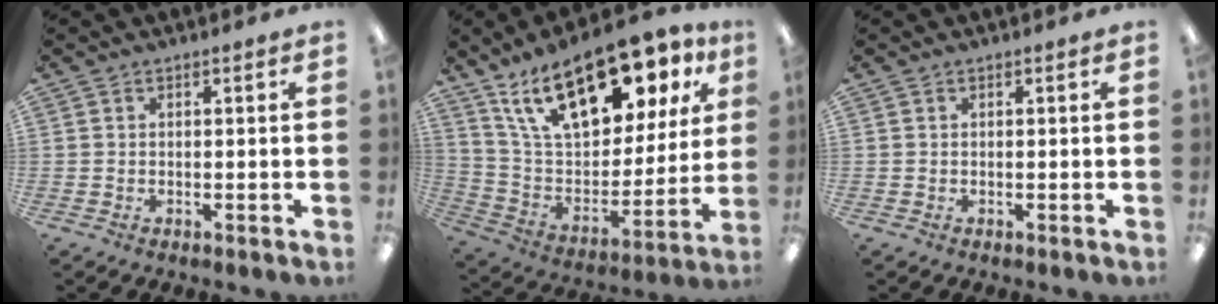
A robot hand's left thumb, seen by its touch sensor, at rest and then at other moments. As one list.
[{"total": 24.2, "force": [14.7, 10.8, 15.9], "torque": [-0.283, -0.070, 0.259]}, {"total": 0.0}]